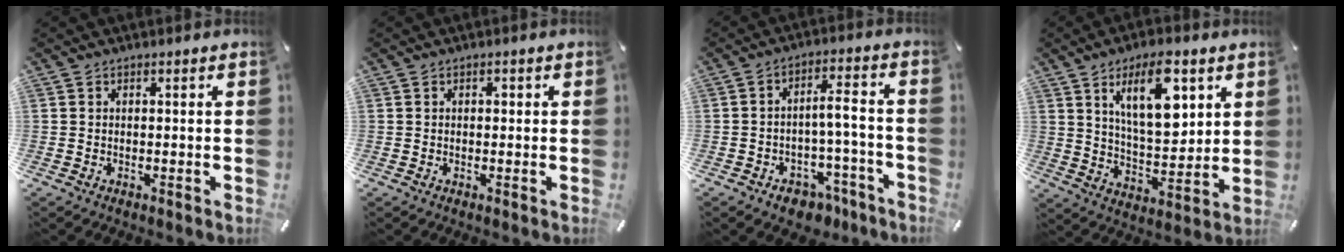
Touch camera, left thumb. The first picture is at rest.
{"total": 0.9, "force": [0.0, 0.7, 0.6], "torque": [-0.013, 0.004, -0.001]}
{"total": 8.0, "force": [-3.7, 4.9, 5.1], "torque": [-0.083, 0.031, -0.060]}
{"total": 15.2, "force": [7.4, 6.9, 11.3], "torque": [-0.192, -0.022, 0.123]}